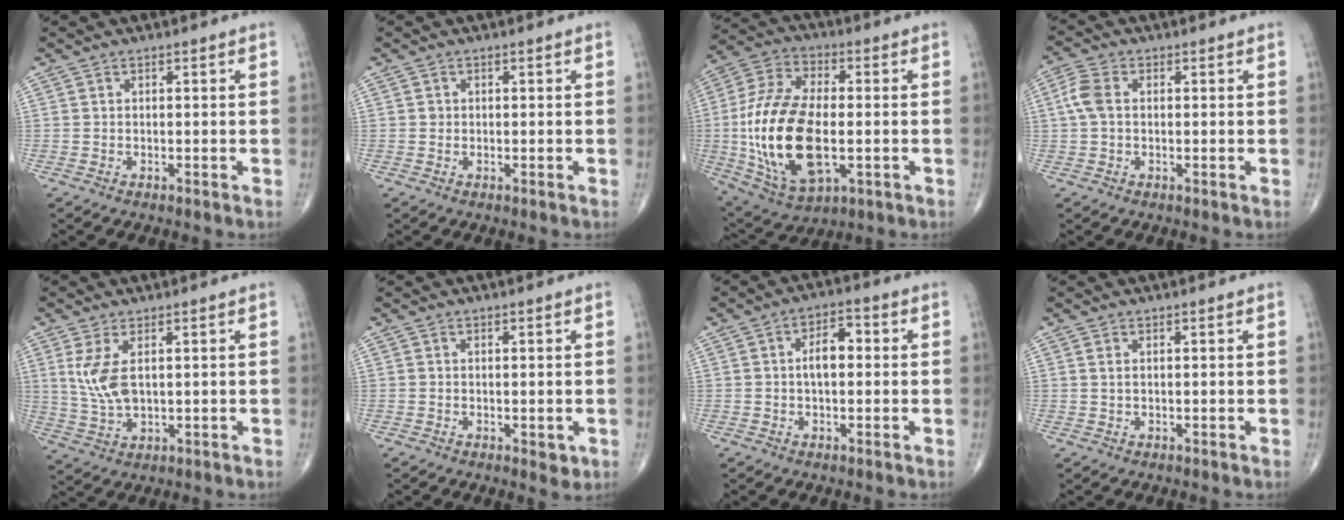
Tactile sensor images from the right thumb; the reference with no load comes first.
{"total": 0.7, "force": [0.0, 0.7, 0.1], "torque": [0.003, 0.002, 0.001]}
{"total": 22.6, "force": [-2.6, 11.6, 19.2], "torque": [-0.397, 0.001, -0.033]}
{"total": 4.5, "force": [0.4, 2.9, 3.4], "torque": [-0.089, 0.013, 0.003]}
{"total": 6.9, "force": [1.8, 3.2, 5.8], "torque": [-0.130, -0.008, 0.048]}
{"total": 2.0, "force": [-0.3, 1.1, 1.6], "torque": [-0.012, -0.004, -0.001]}
{"total": 5.5, "force": [0.3, 3.0, 4.7], "torque": [-0.072, 0.016, -0.002]}
{"total": 0.8, "force": [0.4, 0.3, 0.7], "torque": [-0.016, 0.004, 0.011]}